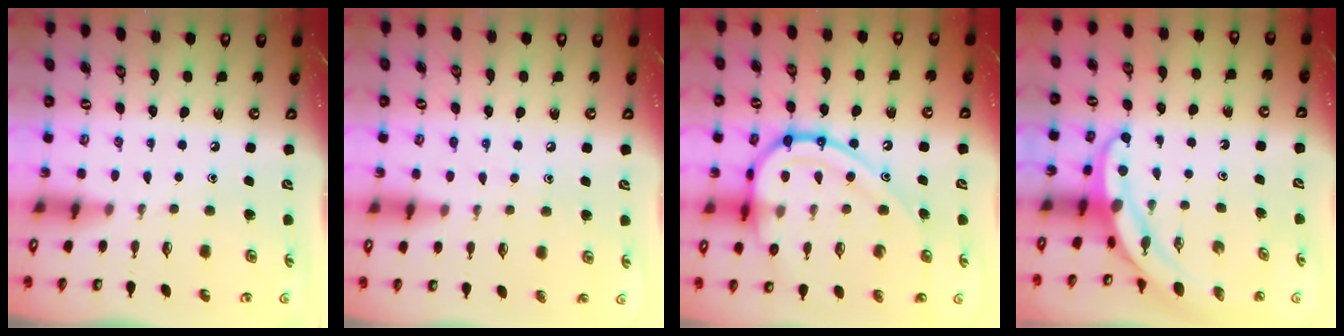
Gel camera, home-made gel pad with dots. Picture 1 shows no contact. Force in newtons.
{"total": 6.5, "press": 6.5, "slide": 0.8}
{"total": 21.2, "press": 21.2, "slide": 1.4}
{"total": 5.8, "press": 5.8, "slide": 0.4}